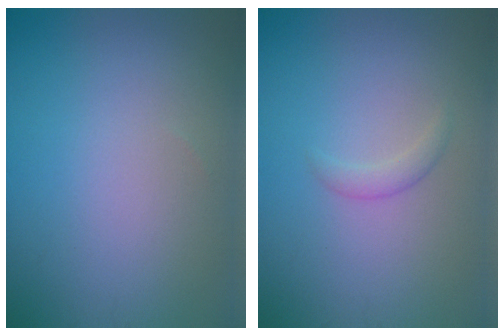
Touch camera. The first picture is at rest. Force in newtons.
{"total": 1.1, "press": 1.1, "slide": 0.1}